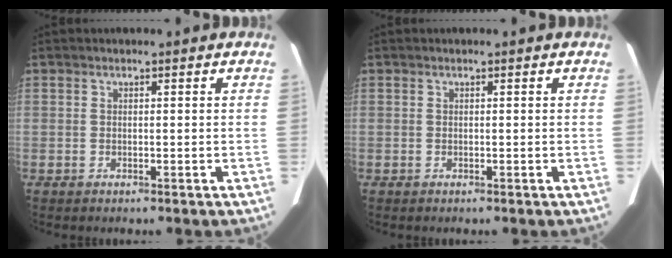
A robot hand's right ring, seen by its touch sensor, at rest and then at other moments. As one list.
[{"total": 0.0}]